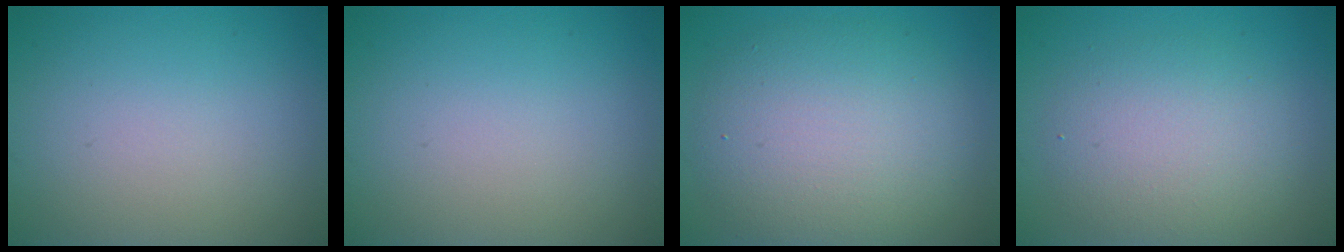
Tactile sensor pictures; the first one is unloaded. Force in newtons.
{"total": 0.0}
{"total": 8.0, "press": 8.0, "slide": 0.2}
{"total": 4.7, "press": 4.7, "slide": 0.2}